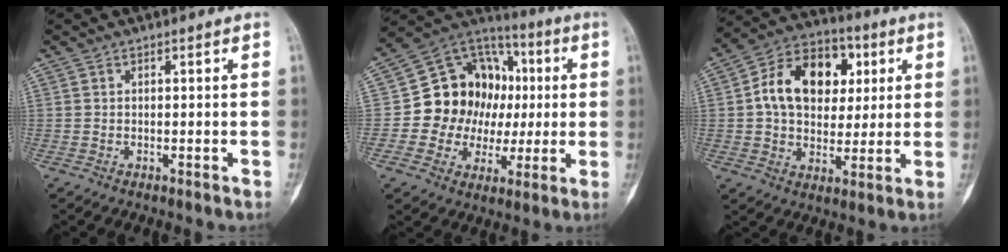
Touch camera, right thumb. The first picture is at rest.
{"total": 18.7, "force": [0.4, 15.6, 10.2], "torque": [-0.102, 0.039, 0.015]}
{"total": 16.9, "force": [3.3, 12.2, 11.2], "torque": [-0.149, 0.014, 0.049]}